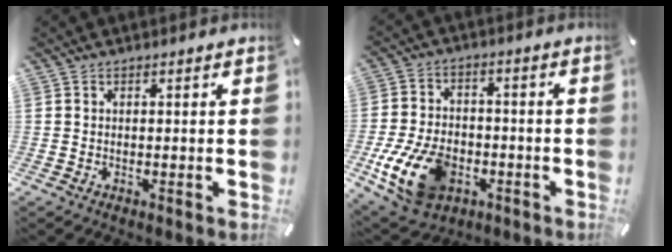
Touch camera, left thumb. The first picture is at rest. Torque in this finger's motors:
{"motor_torque": [0.77, 1.43, 0.32, 0.22, 0.19]}